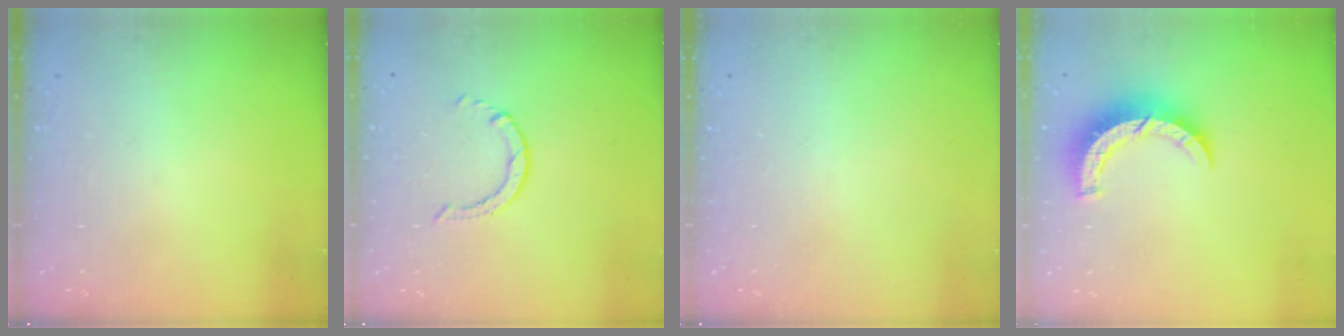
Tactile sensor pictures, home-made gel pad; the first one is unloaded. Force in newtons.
{"total": 0.6, "press": 0.6, "slide": 0.1}
{"total": 0.0}
{"total": 8.0, "press": 8.0, "slide": 0.4}